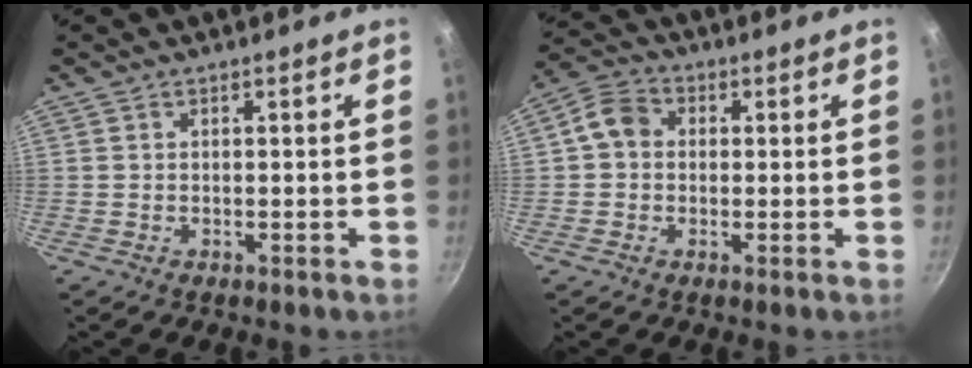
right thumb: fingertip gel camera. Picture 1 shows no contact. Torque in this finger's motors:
{"motor_torque": [-0.07, 0.09, -0.14, -0.16, 0.19]}